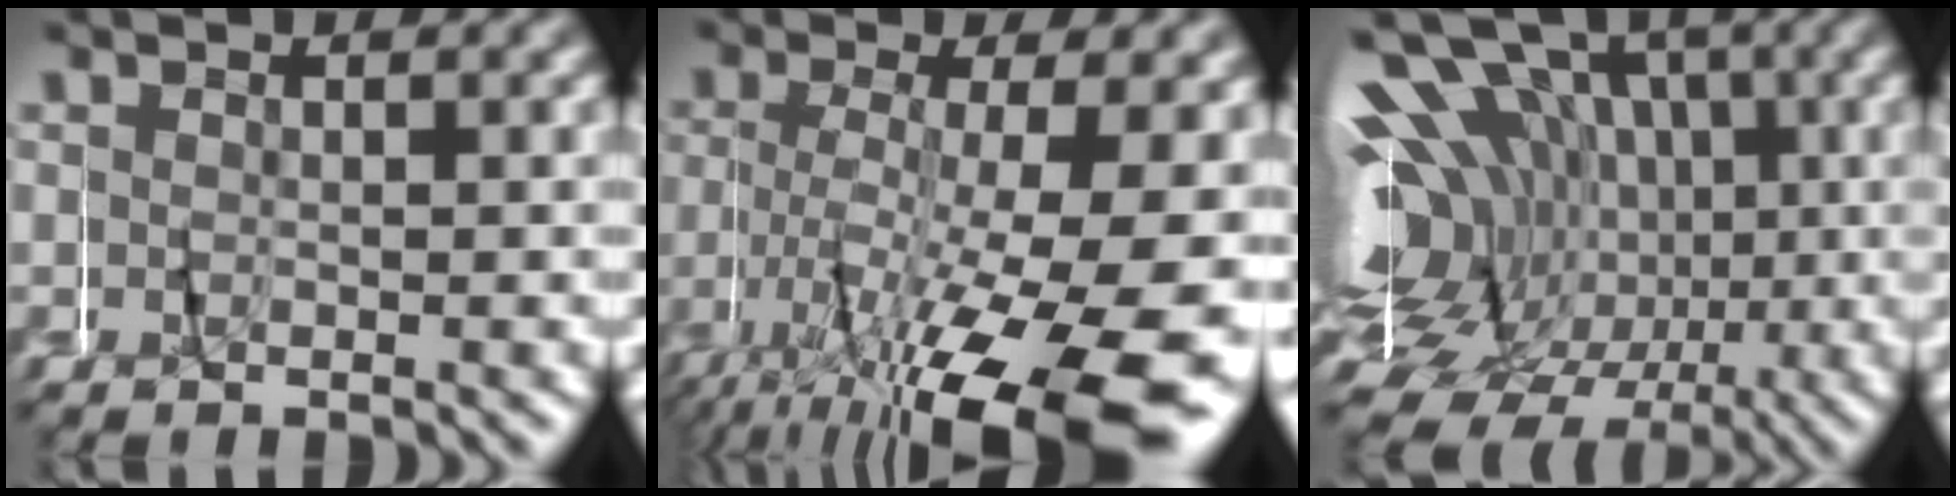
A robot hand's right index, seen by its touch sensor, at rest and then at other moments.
{"total": 11.4, "force": [-4.5, 3.6, 9.8], "torque": [-0.141, -0.024, -0.052]}
{"total": 12.7, "force": [-1.3, 10.5, 7.0], "torque": [-0.123, -0.033, -0.020]}